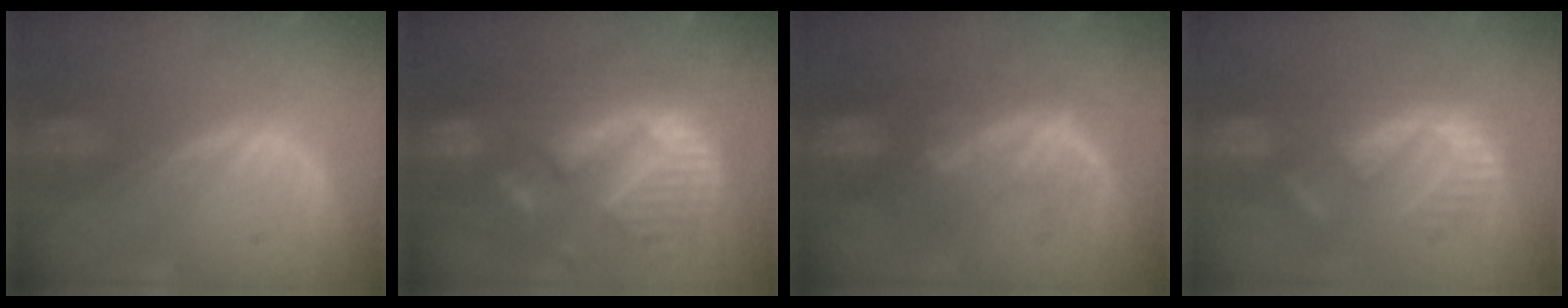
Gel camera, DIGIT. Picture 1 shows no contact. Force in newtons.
{"total": 13.2, "press": 13.1, "slide": 1.4}
{"total": 9.6, "press": 8.7, "slide": 4.0}
{"total": 8.4, "press": 8.2, "slide": 1.9}